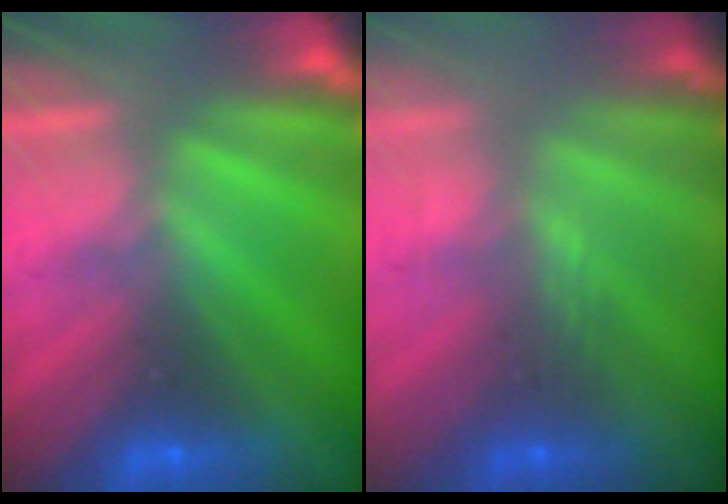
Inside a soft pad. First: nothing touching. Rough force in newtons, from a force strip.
{"total": 2.8}